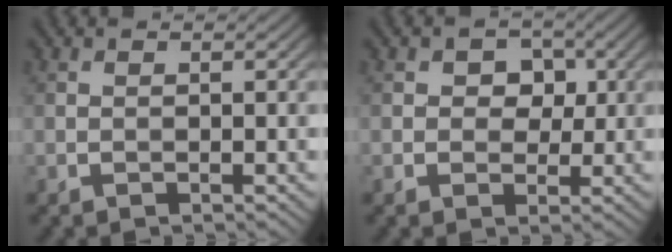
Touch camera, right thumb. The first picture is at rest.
{"total": 4.0, "force": [1.0, 3.2, 2.1], "torque": [-0.031, 0.001, 0.000]}